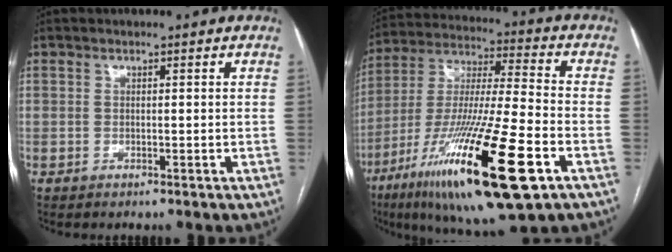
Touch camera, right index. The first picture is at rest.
{"total": 25.6, "force": [-11.7, 2.9, 22.6], "torque": [-0.407, -0.047, -0.199]}